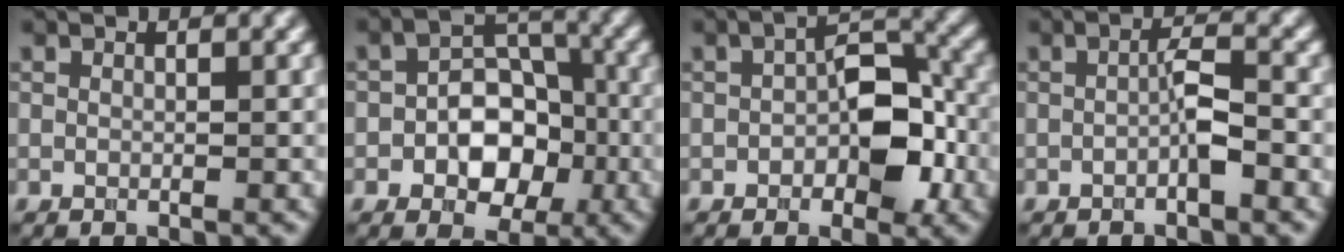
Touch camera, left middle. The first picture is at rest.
{"total": 5.9, "force": [-1.7, 4.0, 3.9], "torque": [-0.043, 0.001, -0.029]}
{"total": 5.9, "force": [-1.2, 3.2, 4.8], "torque": [-0.058, 0.009, -0.023]}
{"total": 2.0, "force": [-0.7, 0.2, 1.9], "torque": [-0.034, 0.008, -0.015]}